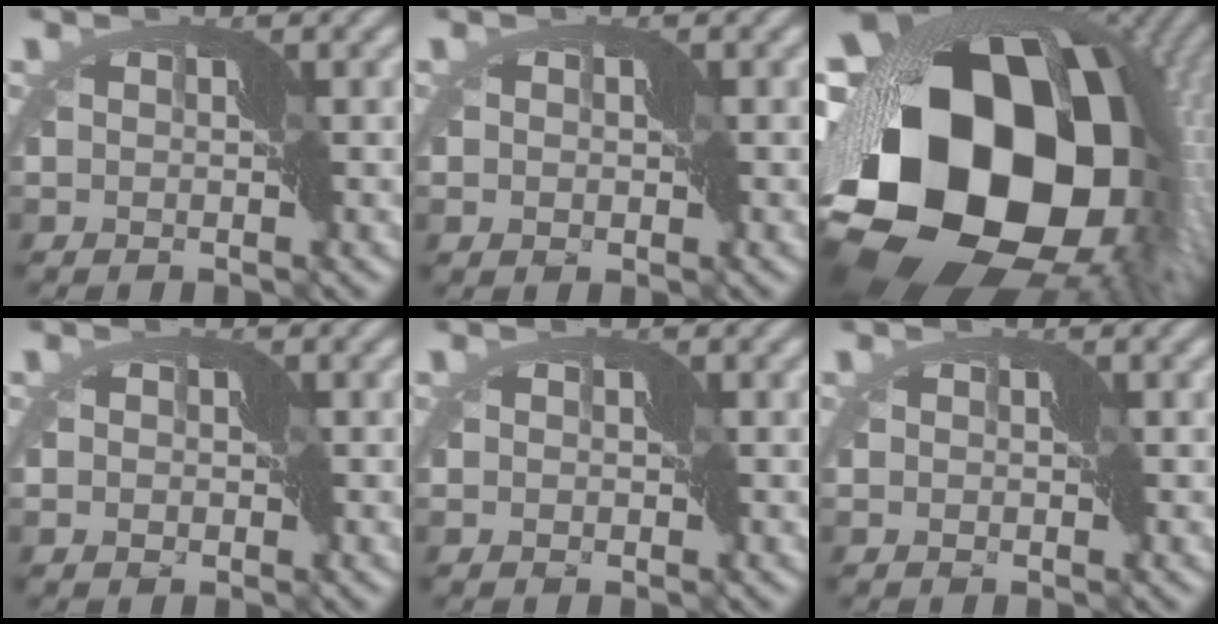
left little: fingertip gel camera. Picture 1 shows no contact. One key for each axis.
{"total": 2.2, "fx": -0.6, "fy": 1.8, "fz": 1.1, "tx": -0.014, "ty": 0.002, "tz": -0.009}
{"total": 22.0, "fx": -2.5, "fy": 16.0, "fz": 14.8, "tx": -0.289, "ty": -0.066, "tz": -0.055}
{"total": 2.9, "fx": -0.9, "fy": 2.3, "fz": 1.5, "tx": -0.018, "ty": 0.003, "tz": -0.019}
{"total": 1.8, "fx": -0.5, "fy": 1.5, "fz": 1.0, "tx": -0.014, "ty": 0.002, "tz": -0.007}
{"total": 1.5, "fx": -0.4, "fy": 1.2, "fz": 0.8, "tx": -0.013, "ty": 0.000, "tz": -0.004}